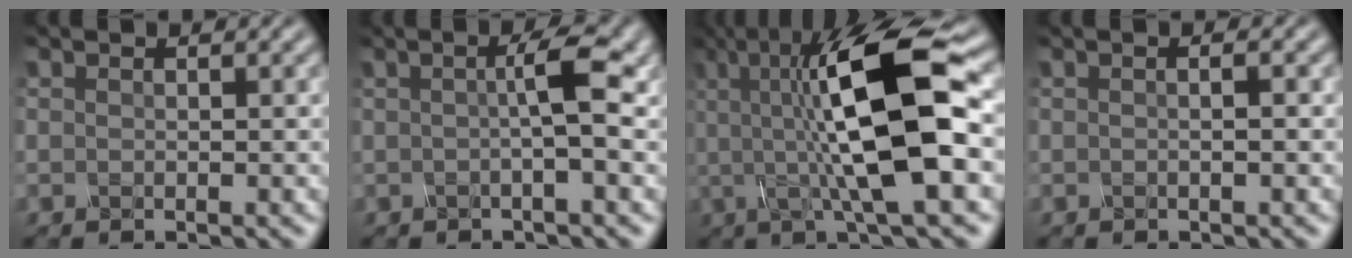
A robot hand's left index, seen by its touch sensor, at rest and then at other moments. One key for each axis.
{"total": 3.6, "fx": 0.3, "fy": 0.5, "fz": 3.5, "tx": -0.057, "ty": 0.003, "tz": -0.002}
{"total": 11.8, "fx": 1.2, "fy": 2.9, "fz": 11.4, "tx": -0.183, "ty": 0.006, "tz": 0.019}
{"total": 1.8, "fx": 0.4, "fy": 0.8, "fz": 1.6, "tx": -0.004, "ty": -0.001, "tz": -0.009}